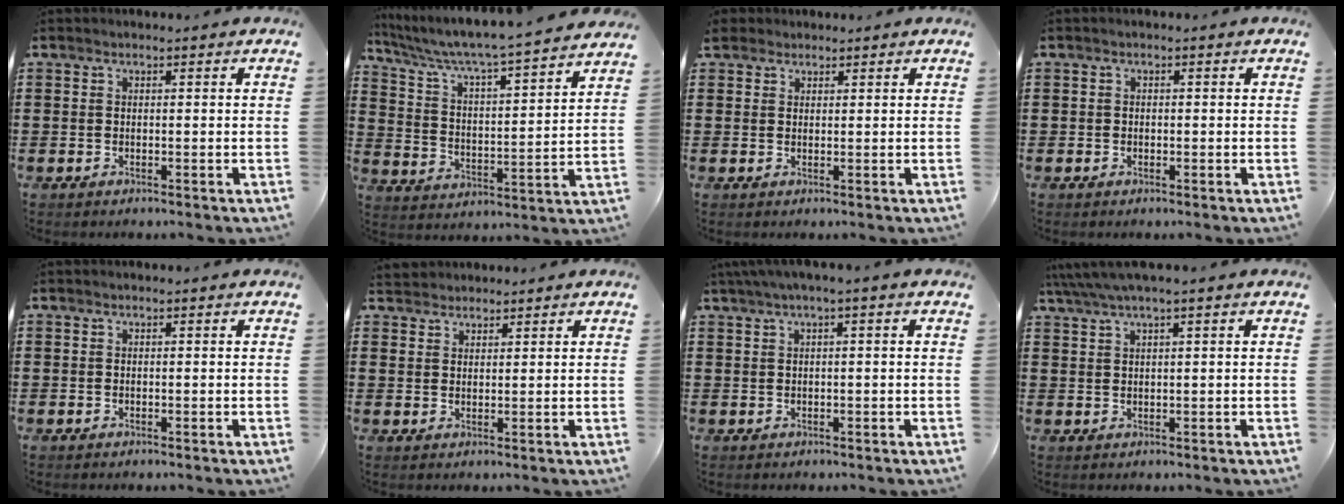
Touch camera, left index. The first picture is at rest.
{"total": 5.2, "force": [4.7, -0.4, 2.2], "torque": [-0.066, -0.043, 0.069]}
{"total": 2.2, "force": [1.8, 1.2, 0.3], "torque": [-0.013, 0.008, 0.035]}
{"total": 0.6, "force": [-0.2, 0.5, 0.2], "torque": [-0.007, 0.001, -0.004]}
{"total": 0.0}
{"total": 2.2, "force": [2.0, 0.9, -0.3], "torque": [0.000, 0.005, 0.040]}
{"total": 1.7, "force": [0.1, -0.1, 1.6], "torque": [-0.028, -0.005, 0.001]}
{"total": 2.4, "force": [1.2, -0.1, 2.1], "torque": [-0.041, 0.000, 0.021]}